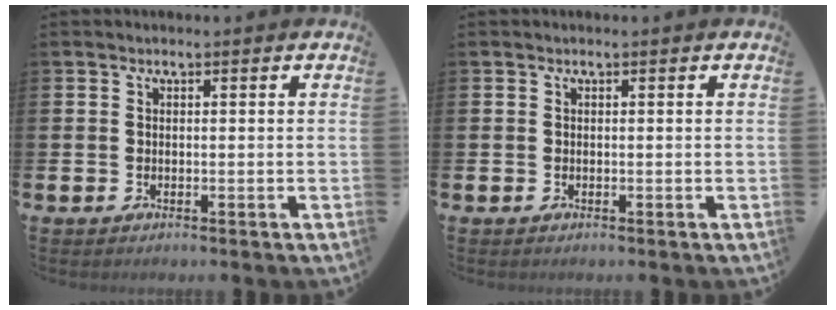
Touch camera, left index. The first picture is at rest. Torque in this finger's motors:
{"motor_torque": [0.00, 0.00, 0.00, 0.00]}